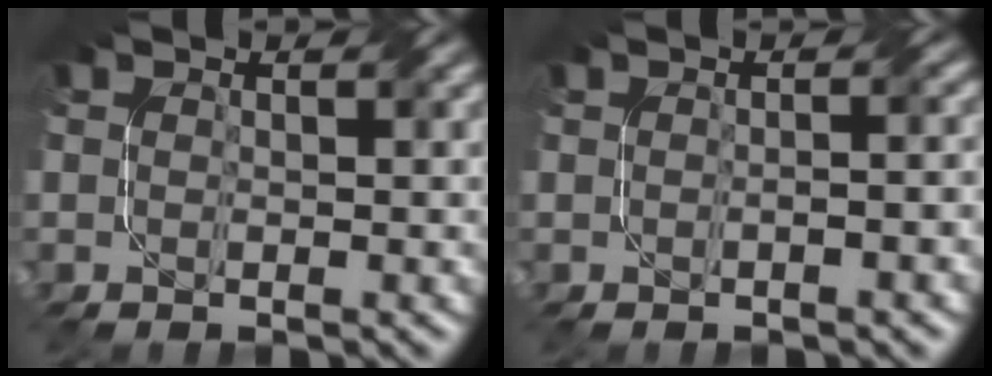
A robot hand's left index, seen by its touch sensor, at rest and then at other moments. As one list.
[{"total": 1.6, "force": [-0.3, 0.6, 1.4], "torque": [-0.014, 0.001, -0.007]}]